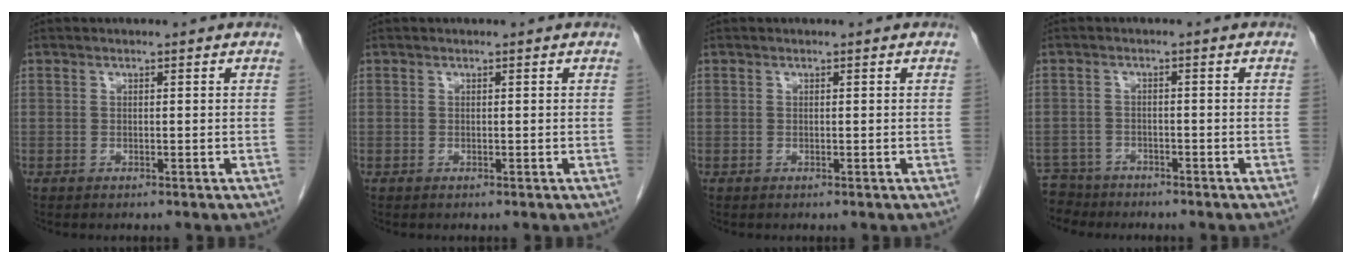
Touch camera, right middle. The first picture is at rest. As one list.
[{"total": 0.0}, {"total": 0.0}, {"total": 4.7, "force": [-4.2, 1.9, -0.8], "torque": [0.015, -0.006, -0.077]}]